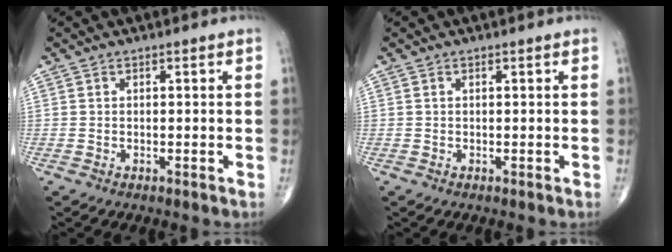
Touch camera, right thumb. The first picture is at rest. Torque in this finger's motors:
{"motor_torque": [-0.55, 0.24, -0.04, 0.07, 0.05]}